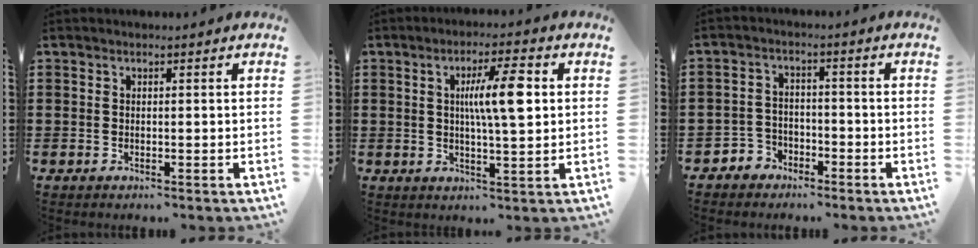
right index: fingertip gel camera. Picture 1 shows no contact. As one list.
[{"total": 8.3, "force": [1.6, 1.4, 8.0], "torque": [-0.145, 0.001, 0.020]}, {"total": 3.1, "force": [-2.5, 1.8, 0.3], "torque": [-0.015, 0.007, -0.052]}]